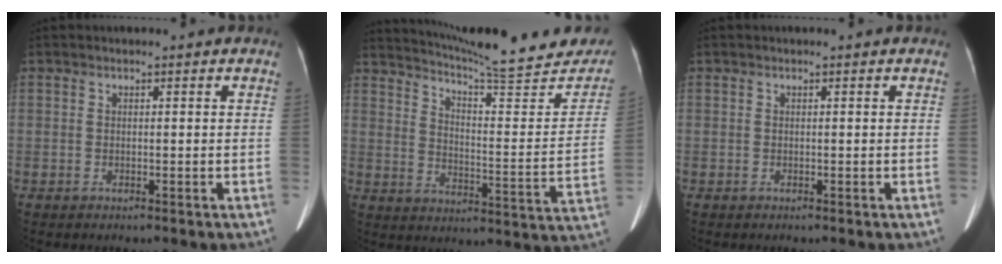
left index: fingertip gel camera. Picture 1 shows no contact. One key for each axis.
{"total": 23.2, "fx": 21.2, "fy": 2.2, "fz": 9.2, "tx": -0.133, "ty": -0.065, "tz": 0.271}
{"total": 0.0}